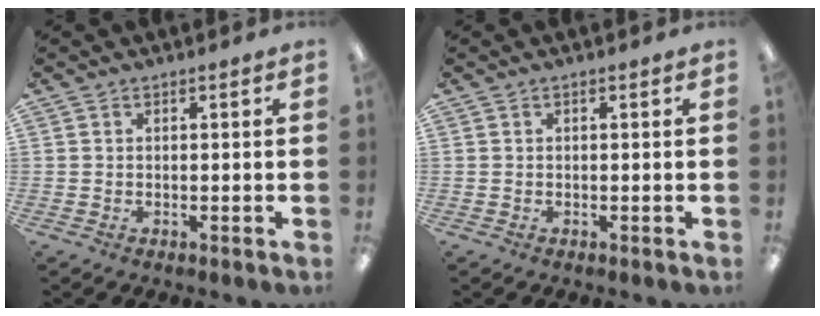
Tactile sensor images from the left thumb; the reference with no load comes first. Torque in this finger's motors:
{"motor_torque": [-0.06, 0.06, 0.18, -0.10, 0.00]}